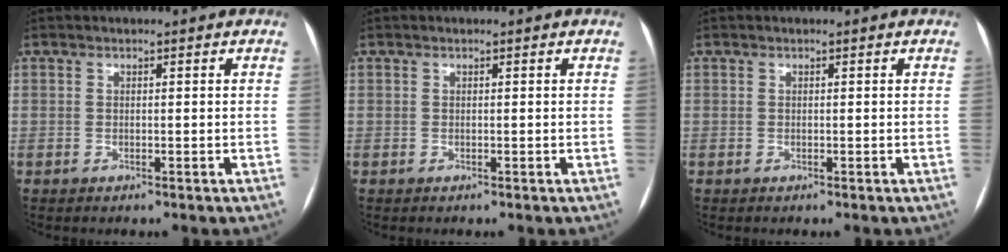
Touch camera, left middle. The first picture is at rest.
{"total": 0.0}
{"total": 0.0}